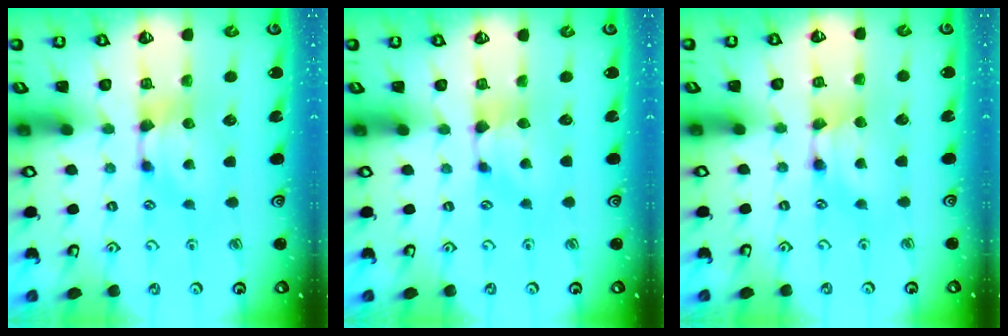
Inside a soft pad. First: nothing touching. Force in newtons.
{"total": 0.9, "press": 0.6, "slide": 0.6}
{"total": 1.5, "press": 1.5, "slide": 0.2}